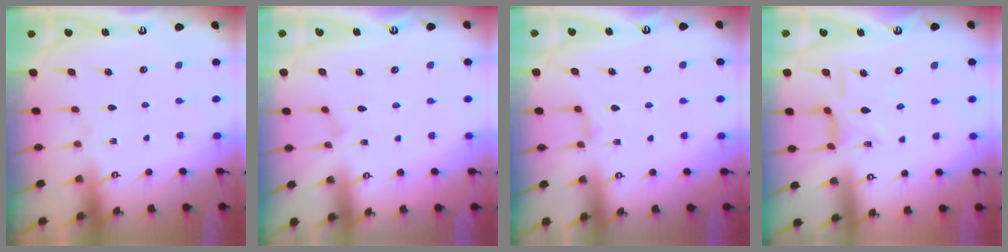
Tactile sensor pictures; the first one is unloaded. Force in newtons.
{"total": 1.0, "press": 0.9, "slide": 0.3}
{"total": 2.3, "press": 2.3, "slide": 0.4}
{"total": 9.2, "press": 9.2, "slide": 0.6}